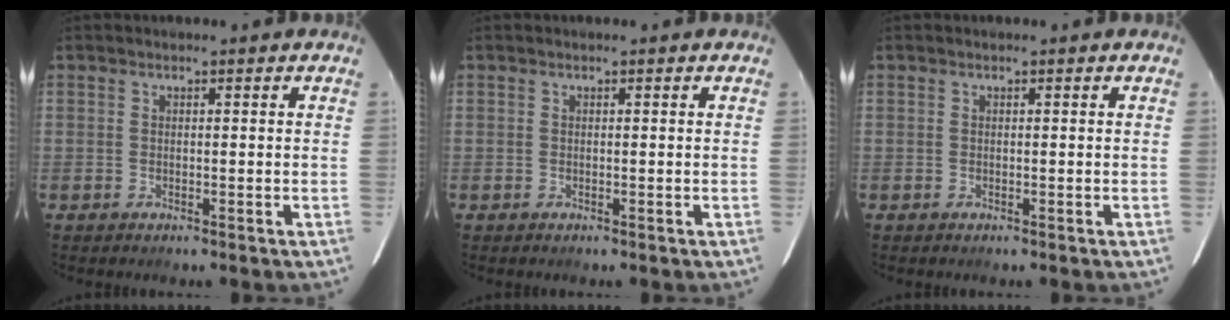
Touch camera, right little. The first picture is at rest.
{"total": 0.0}
{"total": 0.0}